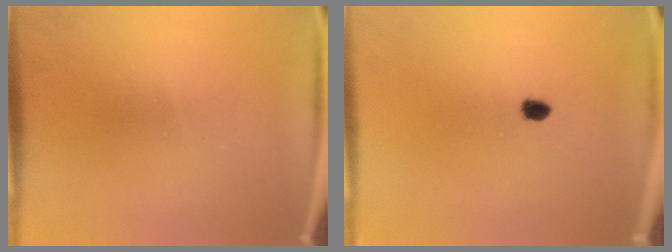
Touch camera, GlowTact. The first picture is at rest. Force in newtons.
{"total": 1.7}